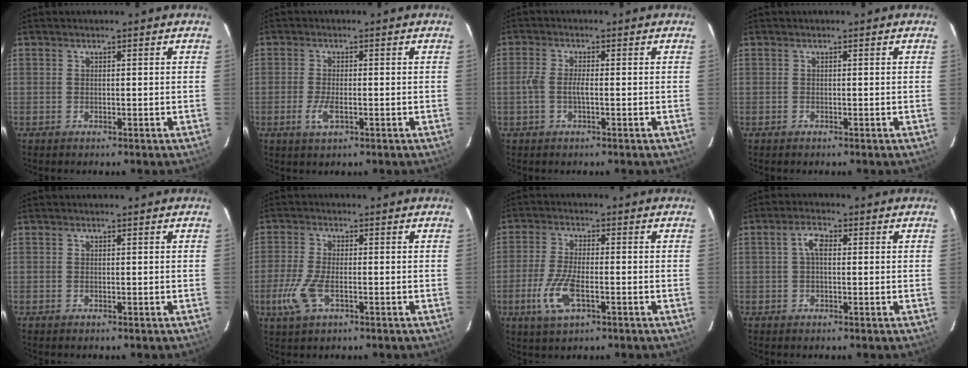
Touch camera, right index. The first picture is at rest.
{"total": 3.7, "force": [-1.4, 1.2, 3.2], "torque": [-0.071, -0.006, -0.027]}
{"total": 3.0, "force": [-0.8, 0.8, 2.8], "torque": [-0.063, 0.003, -0.018]}
{"total": 0.0}
{"total": 0.0}
{"total": 7.1, "force": [-2.7, 2.9, 5.9], "torque": [-0.140, -0.009, -0.053]}
{"total": 8.4, "force": [-3.1, 3.1, 7.2], "torque": [-0.161, -0.008, -0.060]}
{"total": 3.2, "force": [0.5, 1.5, 2.8], "torque": [-0.056, 0.012, 0.009]}